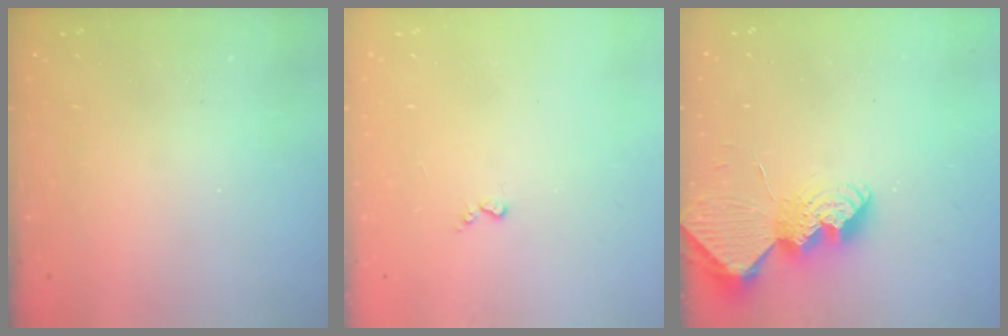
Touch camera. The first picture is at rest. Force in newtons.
{"total": 2.4, "press": 2.4, "slide": 0.4}
{"total": 10.7, "press": 10.7, "slide": 0.5}